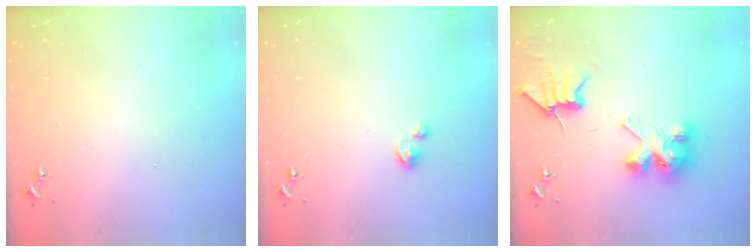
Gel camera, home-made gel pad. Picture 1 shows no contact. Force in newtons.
{"total": 2.8, "press": 2.8, "slide": 0.2}
{"total": 8.6, "press": 8.6, "slide": 0.7}